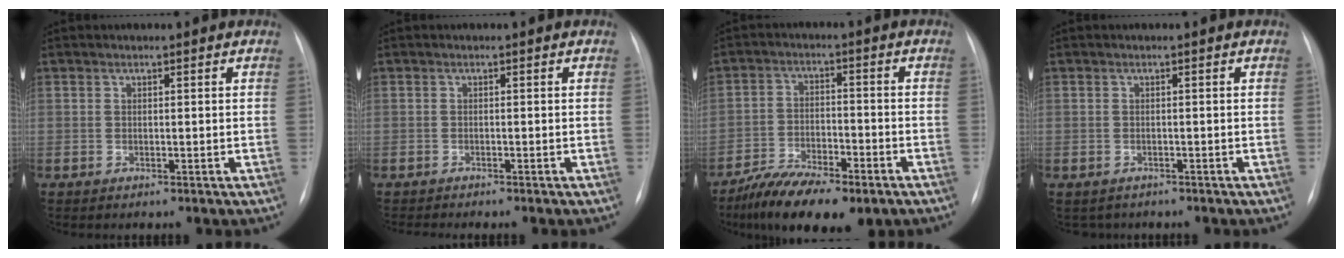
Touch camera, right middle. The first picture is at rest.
{"total": 2.0, "force": [-1.9, -0.1, 0.8], "torque": [-0.007, -0.003, -0.026]}
{"total": 11.2, "force": [-8.1, 3.5, 7.0], "torque": [-0.124, -0.011, -0.140]}
{"total": 2.2, "force": [-1.8, 1.3, -0.1], "torque": [-0.001, 0.003, -0.025]}